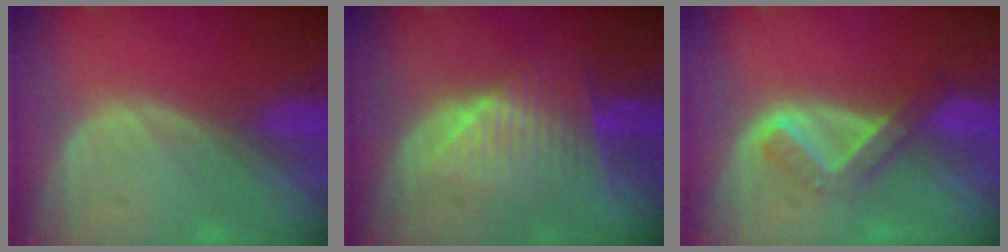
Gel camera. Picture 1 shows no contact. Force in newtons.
{"total": 8.1, "press": 7.1, "slide": 3.9}
{"total": 5.3, "press": 4.6, "slide": 2.6}